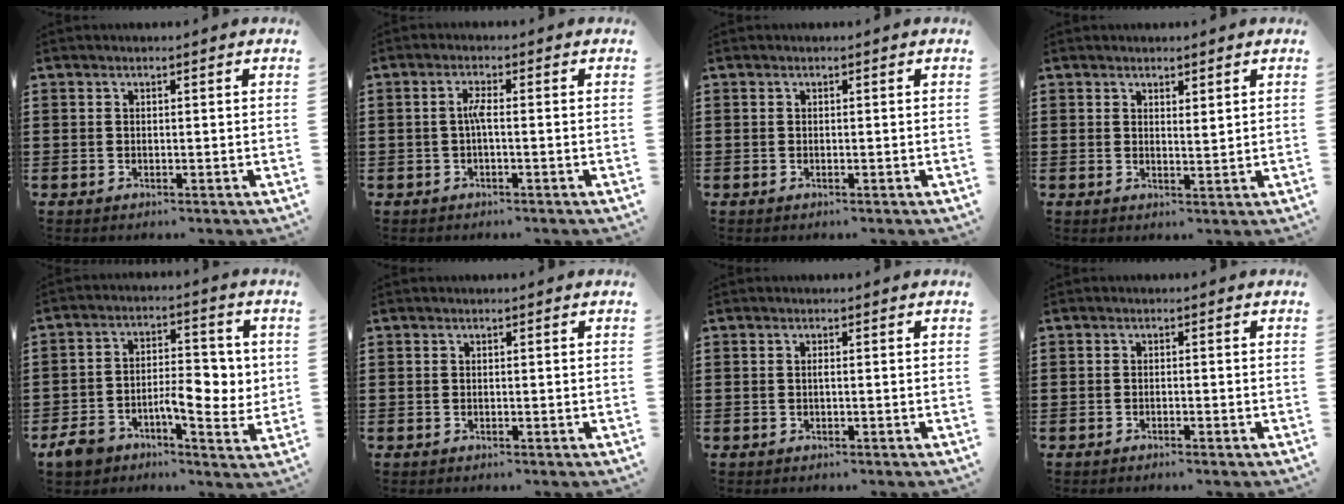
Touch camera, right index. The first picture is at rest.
{"total": 2.3, "force": [-0.4, 0.3, 2.3], "torque": [-0.053, 0.000, -0.011]}
{"total": 0.0}
{"total": 1.5, "force": [1.4, 0.3, 0.5], "torque": [-0.011, 0.003, 0.026]}
{"total": 8.6, "force": [-2.0, 4.9, 6.7], "torque": [-0.093, 0.011, -0.038]}
{"total": 0.0}
{"total": 0.5, "force": [-0.1, 0.0, 0.5], "torque": [-0.010, -0.004, -0.002]}
{"total": 0.7, "force": [-0.6, 0.0, 0.3], "torque": [-0.007, -0.002, -0.012]}